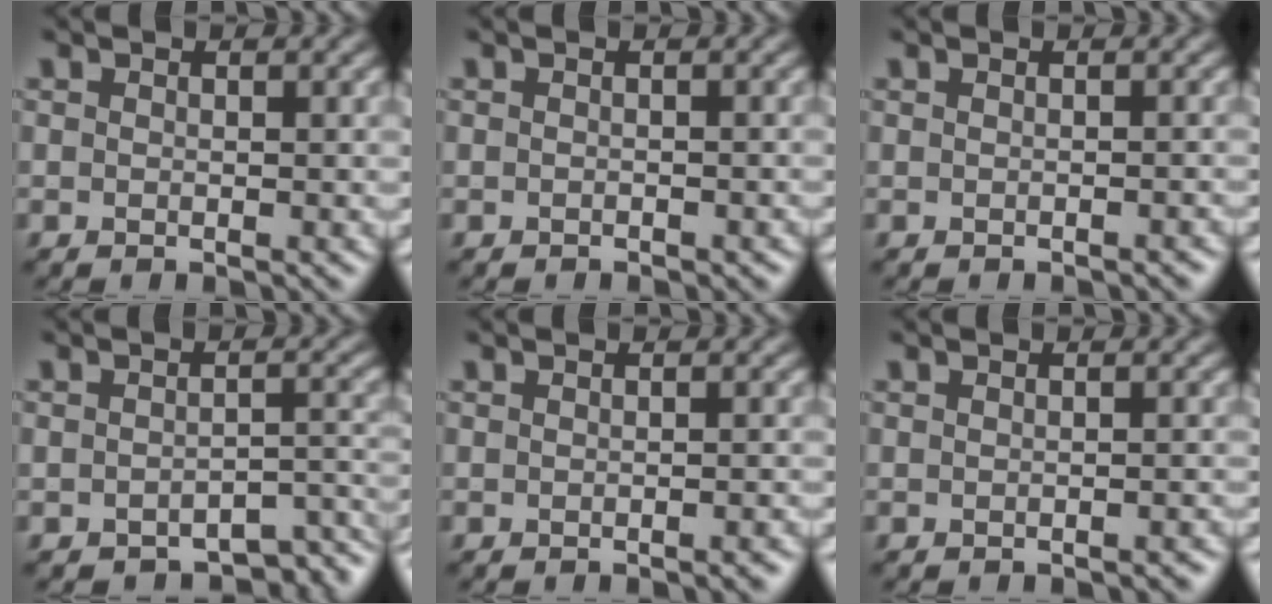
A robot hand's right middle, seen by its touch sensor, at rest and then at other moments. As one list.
[{"total": 0.5, "force": [-0.4, 0.2, 0.2], "torque": [-0.002, -0.002, -0.005]}, {"total": 0.6, "force": [-0.5, 0.2, 0.4], "torque": [-0.002, 0.001, -0.007]}, {"total": 4.5, "force": [-3.7, 1.8, 2.0], "torque": [-0.016, -0.012, -0.041]}, {"total": 0.9, "force": [-0.5, 0.3, 0.7], "torque": [-0.005, 0.002, -0.008]}, {"total": 0.8, "force": [-0.6, 0.2, 0.4], "torque": [-0.002, 0.002, -0.008]}]